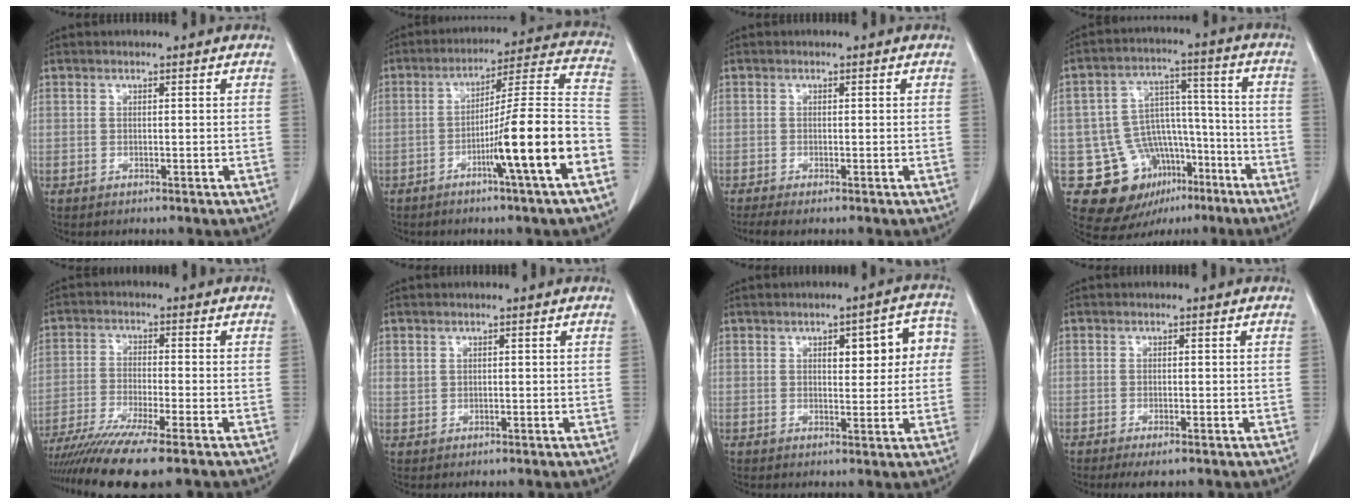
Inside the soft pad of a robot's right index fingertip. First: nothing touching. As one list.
[{"total": 15.1, "force": [-6.1, -1.0, 13.8], "torque": [-0.206, 0.010, -0.098]}, {"total": 1.6, "force": [-1.2, 0.1, 1.1], "torque": [-0.024, -0.006, -0.025]}, {"total": 16.0, "force": [-7.4, 12.5, 6.6], "torque": [-0.106, 0.069, -0.097]}, {"total": 13.0, "force": [-10.2, -0.1, 8.0], "torque": [-0.136, -0.032, -0.167]}, {"total": 1.1, "force": [0.5, 0.9, 0.3], "torque": [0.000, 0.006, 0.010]}, {"total": 7.8, "force": [1.8, 3.1, 6.9], "torque": [-0.073, 0.028, 0.021]}, {"total": 2.3, "force": [-1.5, 0.4, 1.7], "torque": [-0.029, -0.006, -0.024]}]